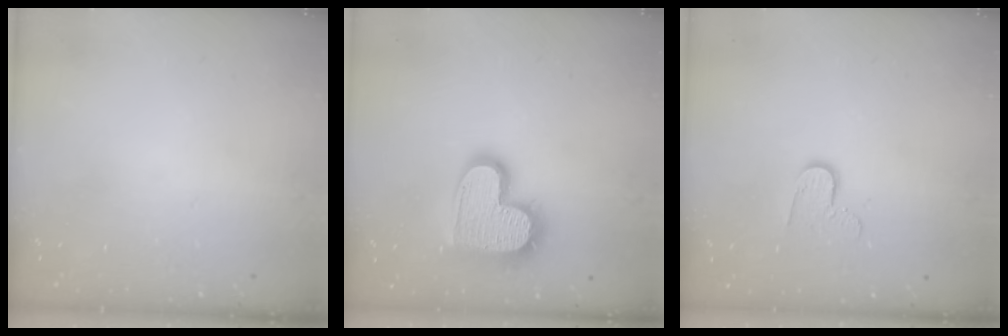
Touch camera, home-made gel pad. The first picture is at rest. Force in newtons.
{"total": 18.4, "press": 18.4, "slide": 1.0}
{"total": 6.4, "press": 6.4, "slide": 0.5}